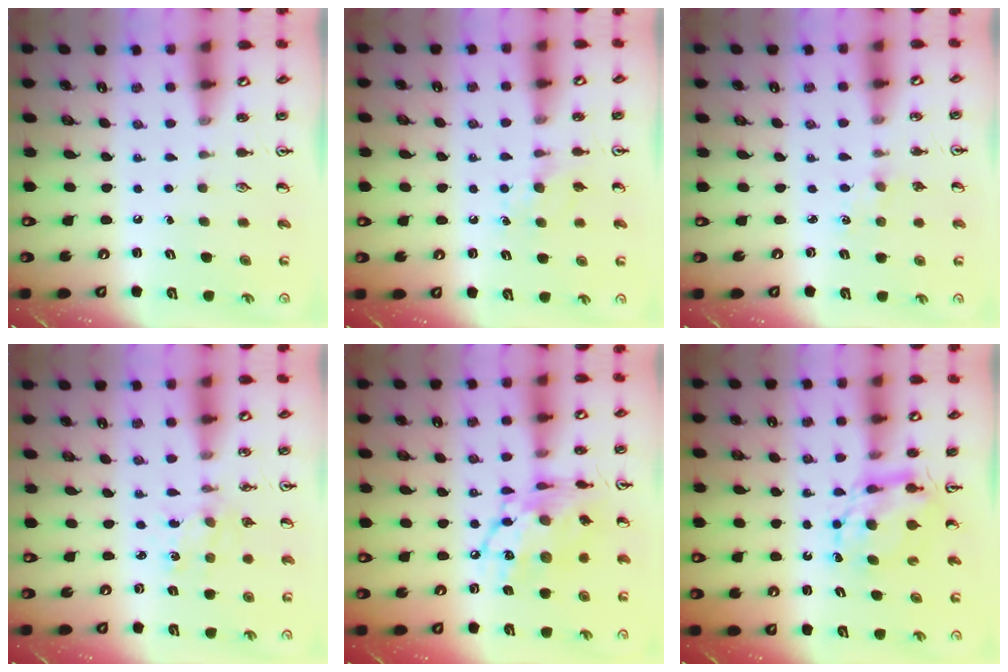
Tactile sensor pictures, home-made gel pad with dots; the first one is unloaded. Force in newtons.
{"total": 5.8, "press": 5.8, "slide": 0.7}
{"total": 0.8, "press": 0.8, "slide": 0.2}
{"total": 0.8, "press": 0.8, "slide": 0.1}
{"total": 16.5, "press": 16.5, "slide": 1.5}
{"total": 7.6, "press": 7.5, "slide": 0.7}